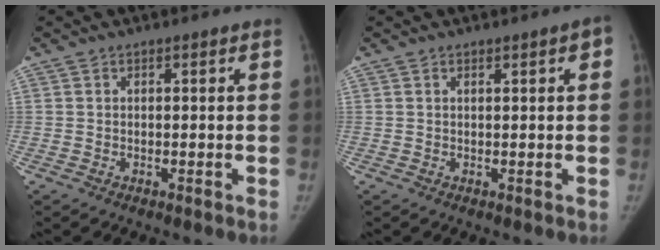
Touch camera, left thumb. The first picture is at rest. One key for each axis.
{"total": 1.4, "fx": 0.5, "fy": 0.3, "fz": 1.3, "tx": -0.015, "ty": 0.003, "tz": 0.006}